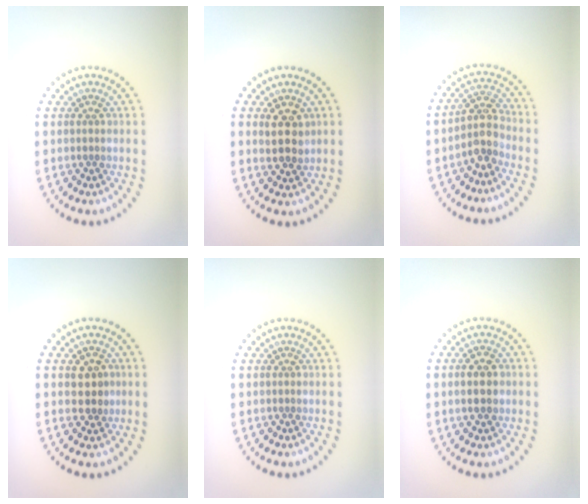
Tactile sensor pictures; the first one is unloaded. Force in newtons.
{"total": 2.7, "press": 2.6, "slide": 0.7}
{"total": 3.2, "press": 2.5, "slide": 2.1}
{"total": 2.4, "press": 2.3, "slide": 0.6}
{"total": 0.0}
{"total": 3.2, "press": 3.2, "slide": 0.3}